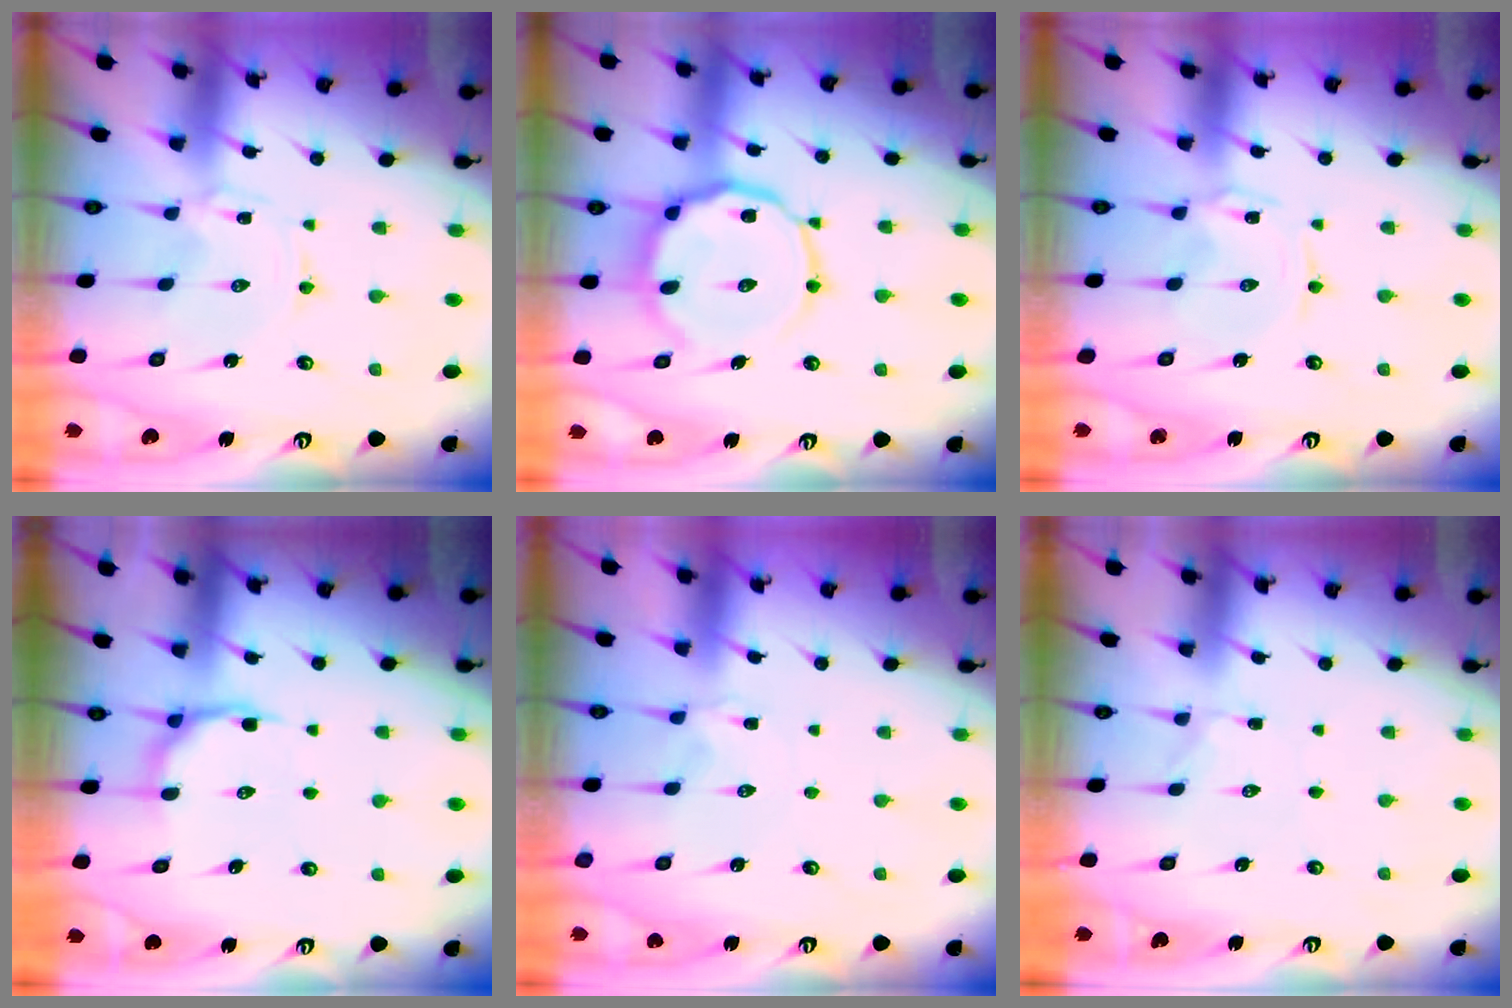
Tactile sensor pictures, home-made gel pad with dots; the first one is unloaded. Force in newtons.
{"total": 14.0, "press": 13.9, "slide": 1.2}
{"total": 1.1, "press": 1.1, "slide": 0.2}
{"total": 5.4, "press": 4.7, "slide": 2.5}
{"total": 1.4, "press": 1.4, "slide": 0.3}
{"total": 1.8, "press": 1.8, "slide": 0.4}